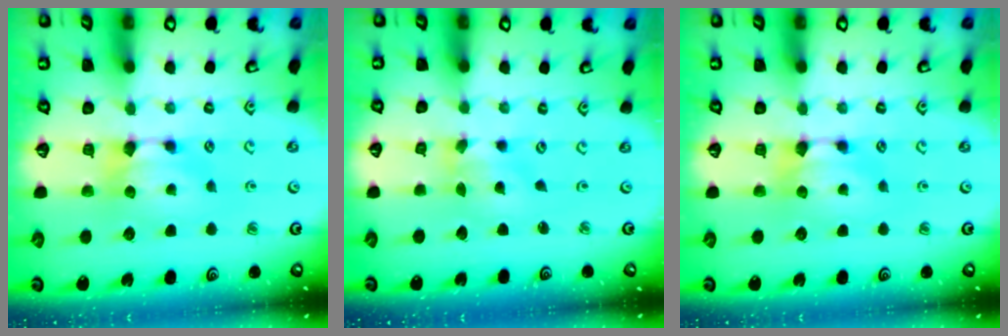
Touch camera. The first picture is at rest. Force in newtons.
{"total": 1.2, "press": 0.2, "slide": 1.1}
{"total": 0.0}